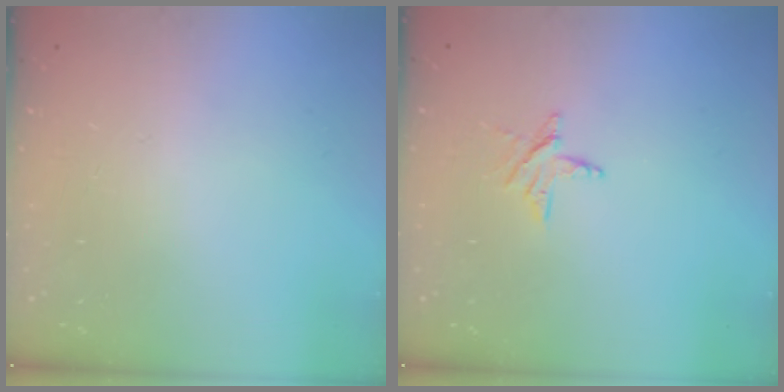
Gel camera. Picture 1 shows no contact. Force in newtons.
{"total": 4.6, "press": 4.6, "slide": 0.3}